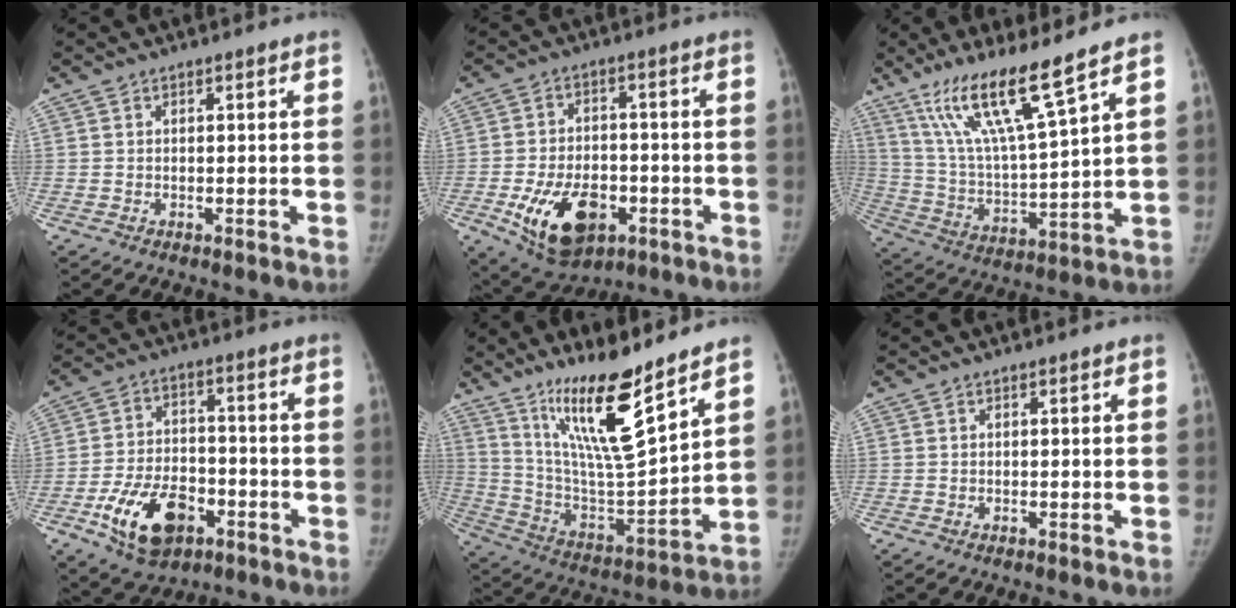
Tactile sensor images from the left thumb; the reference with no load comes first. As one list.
[{"total": 14.4, "force": [-5.4, 8.9, 10.0], "torque": [-0.149, 0.015, -0.077]}, {"total": 15.3, "force": [10.5, 0.9, 11.1], "torque": [-0.201, -0.058, 0.207]}, {"total": 13.7, "force": [-6.3, 8.3, 8.9], "torque": [-0.141, 0.024, -0.104]}, {"total": 18.6, "force": [12.6, 2.9, 13.3], "torque": [-0.208, -0.084, 0.237]}, {"total": 0.0}]